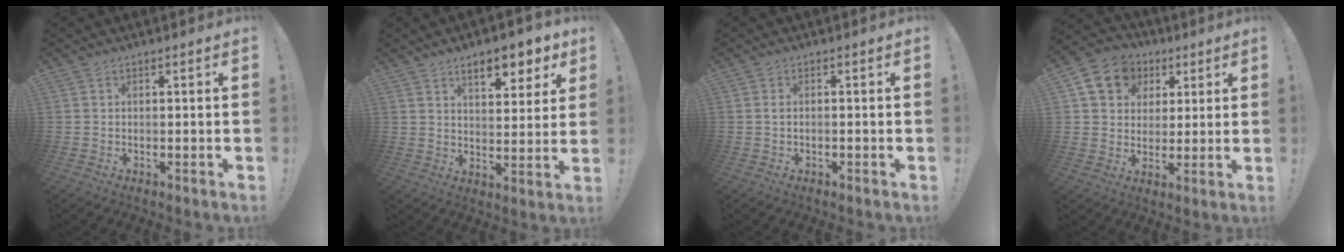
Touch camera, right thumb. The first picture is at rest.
{"total": 9.9, "force": [6.2, 3.7, 6.7], "torque": [-0.080, -0.035, 0.103]}
{"total": 1.2, "force": [-0.6, 0.3, 1.0], "torque": [-0.023, 0.005, -0.010]}
{"total": 11.9, "force": [4.7, 9.9, 4.6], "torque": [-0.059, -0.019, 0.094]}